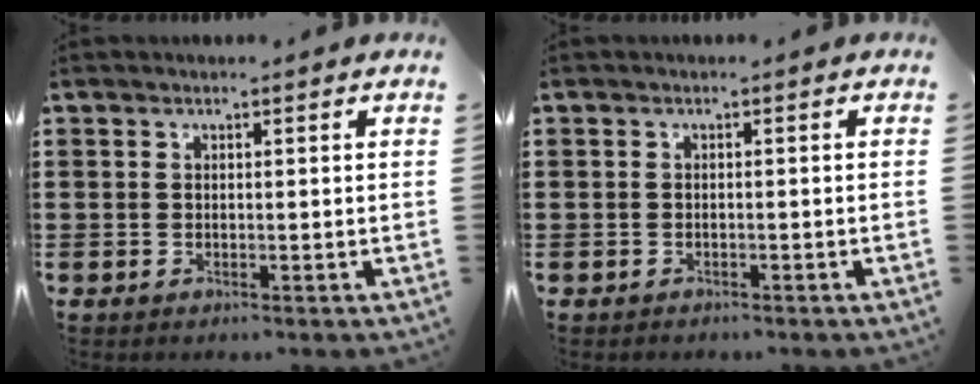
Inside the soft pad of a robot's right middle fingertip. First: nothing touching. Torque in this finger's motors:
{"motor_torque": [-0.50, 0.30, -0.05, -0.03]}